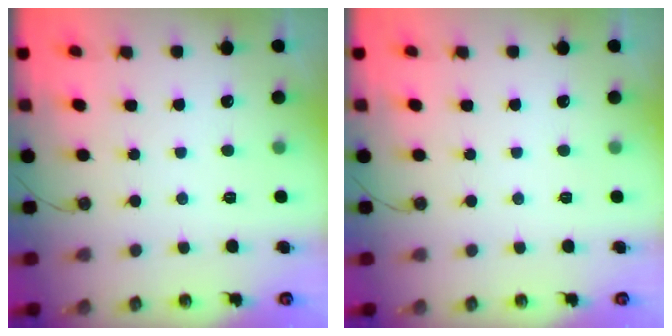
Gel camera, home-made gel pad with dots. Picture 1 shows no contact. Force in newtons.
{"total": 2.0, "press": 0.4, "slide": 2.0}